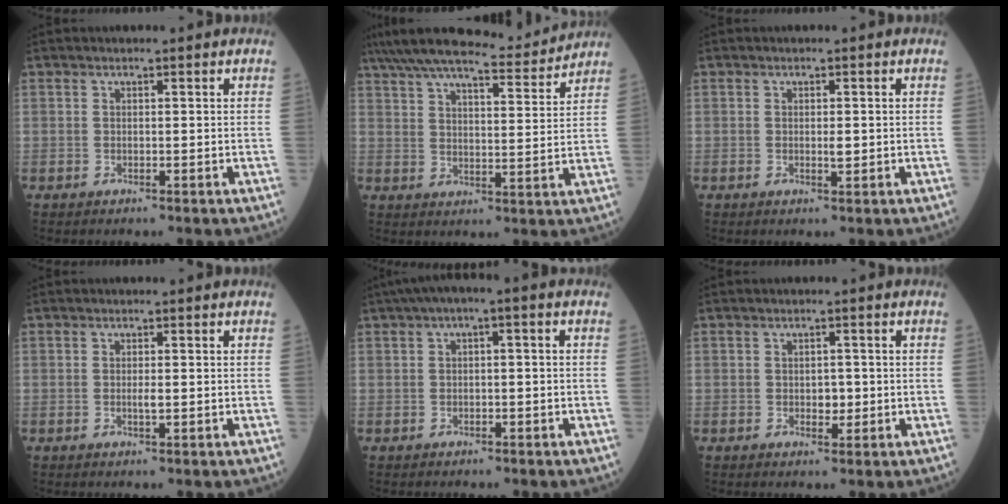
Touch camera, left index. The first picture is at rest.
{"total": 14.4, "force": [13.4, 0.9, 5.2], "torque": [-0.094, 0.000, 0.201]}
{"total": 1.1, "force": [-0.2, 0.3, 1.1], "torque": [-0.016, -0.005, -0.004]}
{"total": 1.1, "force": [-0.3, 0.1, 1.0], "torque": [-0.019, -0.005, -0.007]}
{"total": 3.9, "force": [0.9, 0.9, 3.7], "torque": [-0.057, 0.024, 0.007]}
{"total": 2.0, "force": [-0.5, 1.2, 1.4], "torque": [-0.017, -0.001, -0.007]}